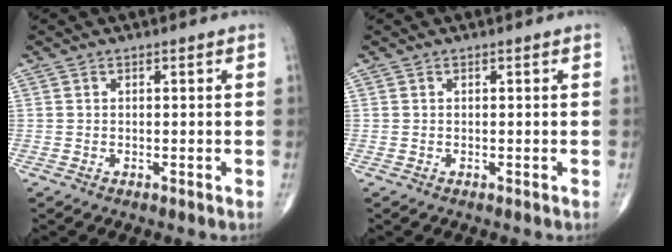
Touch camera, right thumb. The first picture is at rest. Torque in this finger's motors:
{"motor_torque": [0.02, 0.01, -0.01, -0.01, 0.00]}